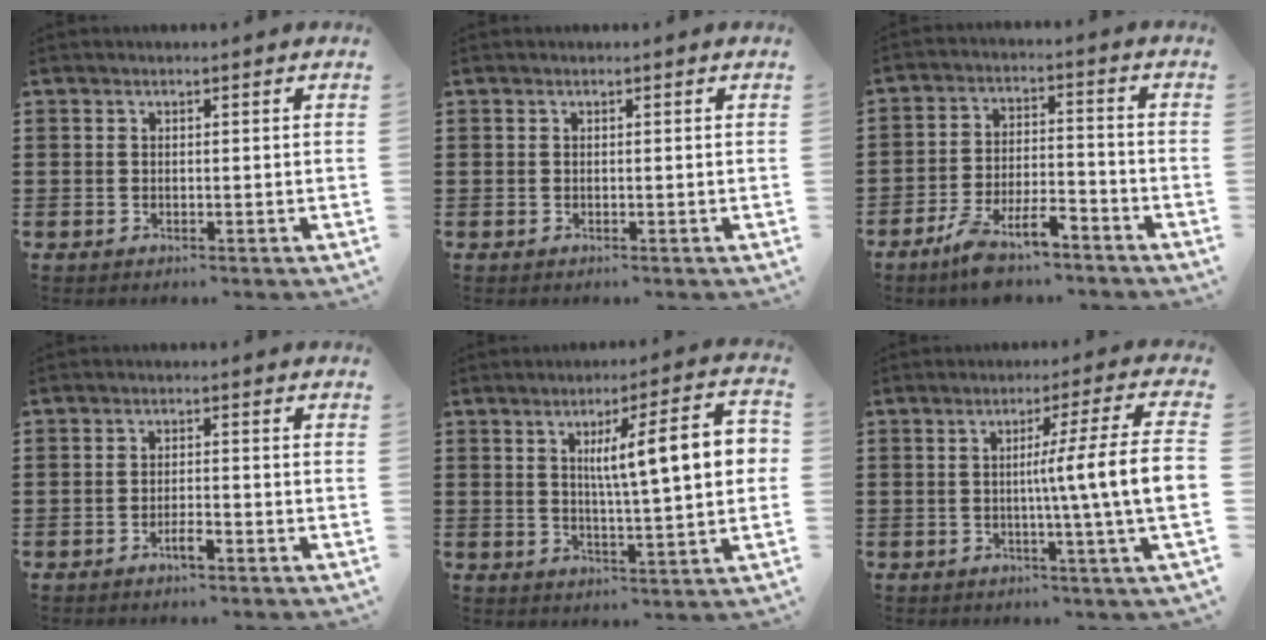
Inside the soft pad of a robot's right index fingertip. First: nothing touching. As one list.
[{"total": 0.0}, {"total": 6.8, "force": [-5.3, 1.9, 3.8], "torque": [-0.081, 0.008, -0.101]}, {"total": 2.6, "force": [-1.7, 0.4, 1.9], "torque": [-0.033, 0.000, -0.032]}, {"total": 11.0, "force": [2.5, 1.5, 10.6], "torque": [-0.182, 0.005, 0.034]}, {"total": 9.3, "force": [-0.4, -0.9, 9.2], "torque": [-0.151, -0.016, -0.019]}]